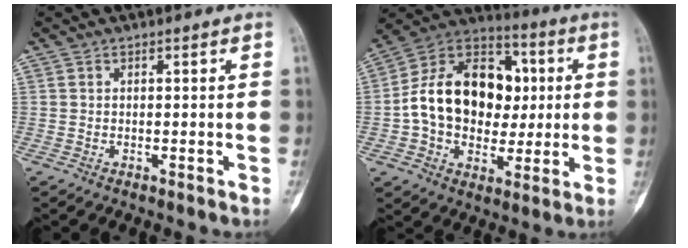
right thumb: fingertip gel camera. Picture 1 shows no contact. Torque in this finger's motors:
{"motor_torque": [2.11, 2.81, 1.10, -0.79, 0.50]}